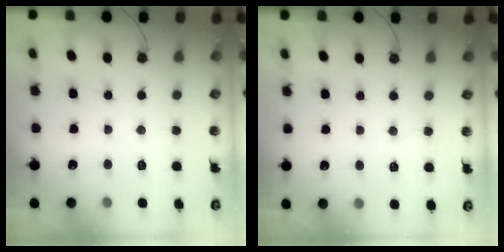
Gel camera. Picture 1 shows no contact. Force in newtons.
{"total": 4.0, "press": 3.9, "slide": 0.8}